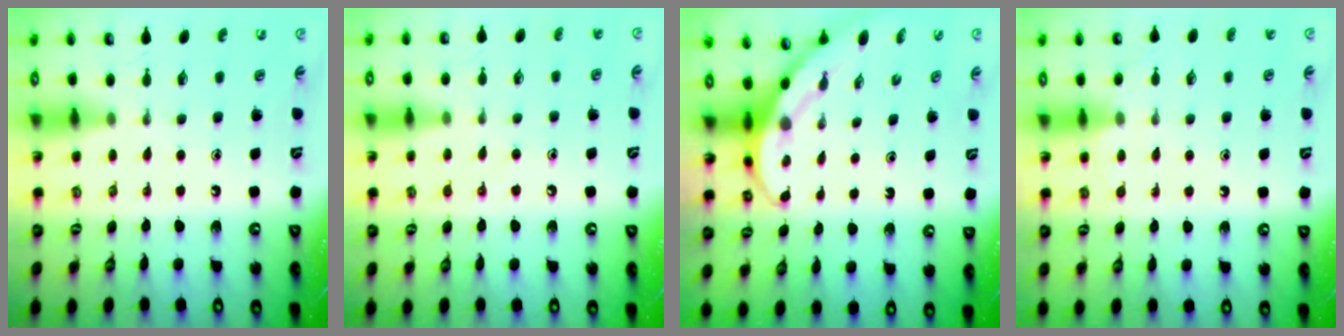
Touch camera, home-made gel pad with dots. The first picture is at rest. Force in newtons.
{"total": 5.2, "press": 5.2, "slide": 0.6}
{"total": 3.9, "press": 3.9, "slide": 0.6}
{"total": 2.7, "press": 2.7, "slide": 0.3}